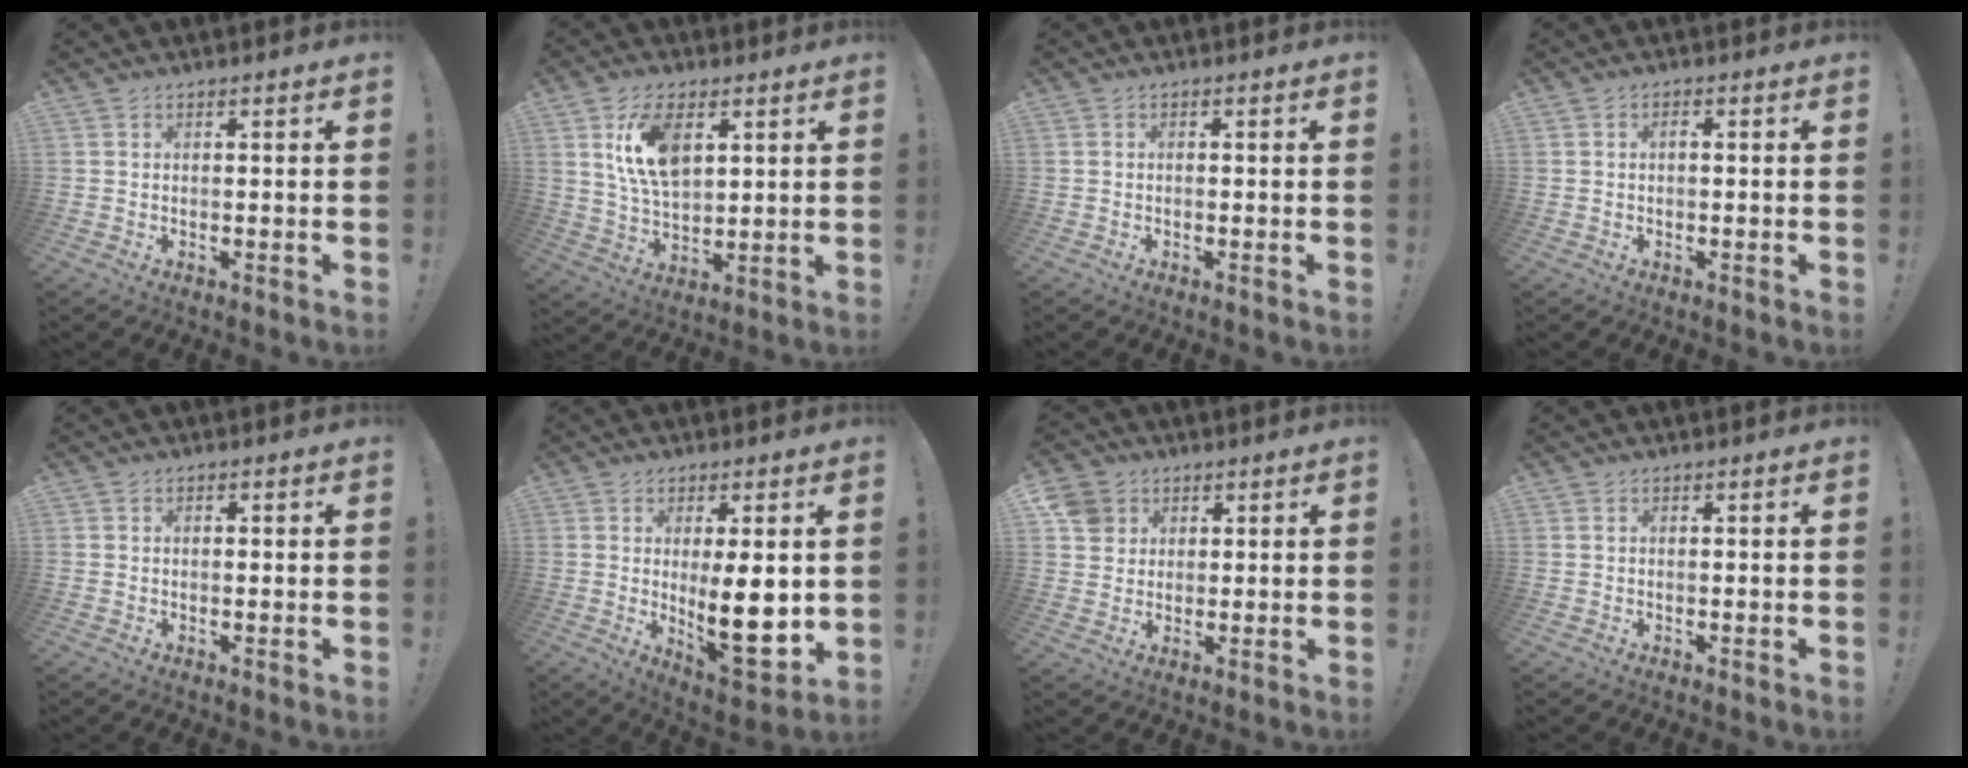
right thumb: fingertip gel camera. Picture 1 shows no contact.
{"total": 12.6, "force": [5.2, 6.9, 9.2], "torque": [-0.166, -0.011, 0.091]}
{"total": 0.5, "force": [-0.5, 0.2, 0.1], "torque": [-0.009, 0.003, -0.007]}
{"total": 0.9, "force": [-0.5, 0.4, 0.7], "torque": [-0.022, 0.006, -0.009]}
{"total": 0.7, "force": [-0.5, 0.5, 0.2], "torque": [-0.009, 0.006, -0.007]}
{"total": 13.7, "force": [0.2, 4.0, 13.1], "torque": [-0.191, -0.025, 0.005]}
{"total": 6.7, "force": [2.6, 6.0, 1.6], "torque": [-0.023, -0.006, 0.054]}
{"total": 0.0}